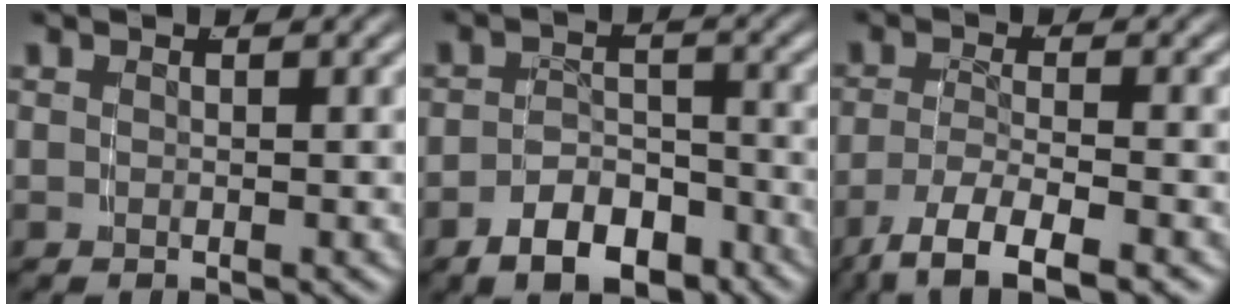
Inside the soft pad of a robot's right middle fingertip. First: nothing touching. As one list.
[{"total": 6.0, "force": [-4.8, 2.7, 2.4], "torque": [-0.026, -0.011, -0.077]}, {"total": 6.8, "force": [-4.9, 2.0, 4.4], "torque": [-0.082, -0.031, -0.058]}]